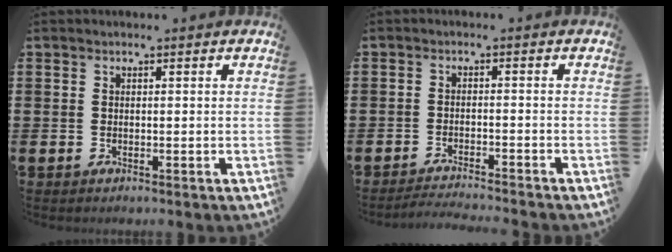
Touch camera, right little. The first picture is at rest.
{"total": 1.8, "force": [-1.8, -0.2, 0.4], "torque": [-0.005, 0.002, -0.035]}